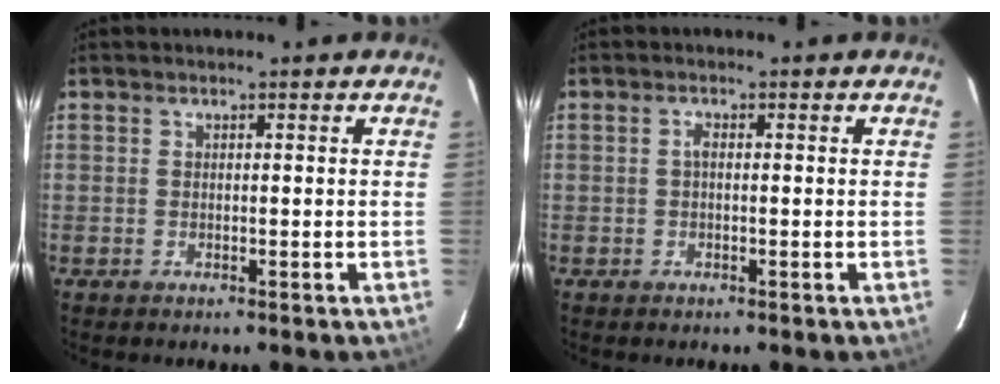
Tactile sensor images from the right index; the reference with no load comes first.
{"total": 0.9, "force": [-0.1, 0.4, 0.8], "torque": [-0.017, 0.005, -0.003]}